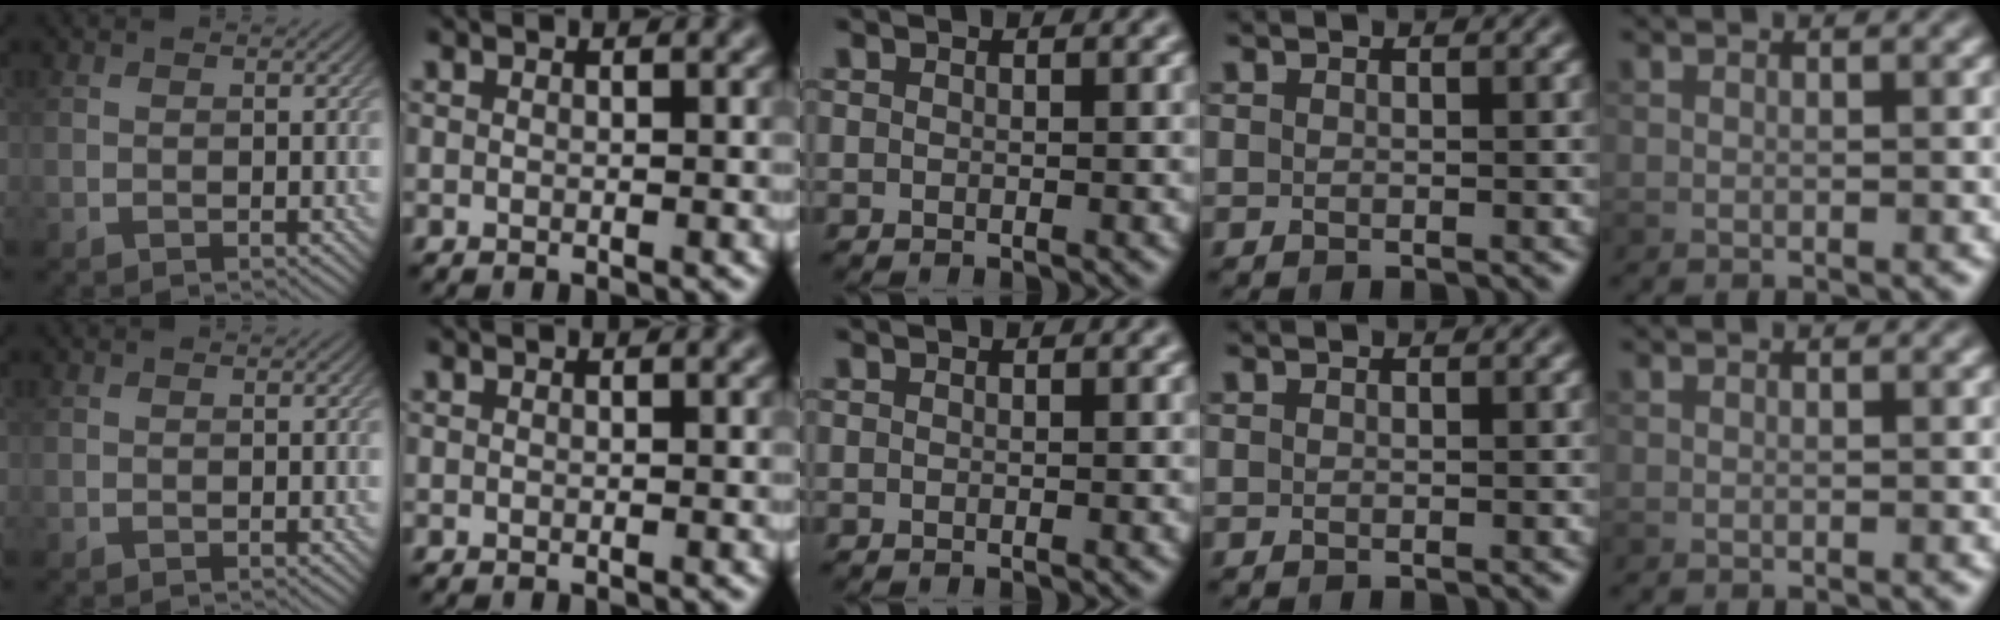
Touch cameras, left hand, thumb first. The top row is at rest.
{}